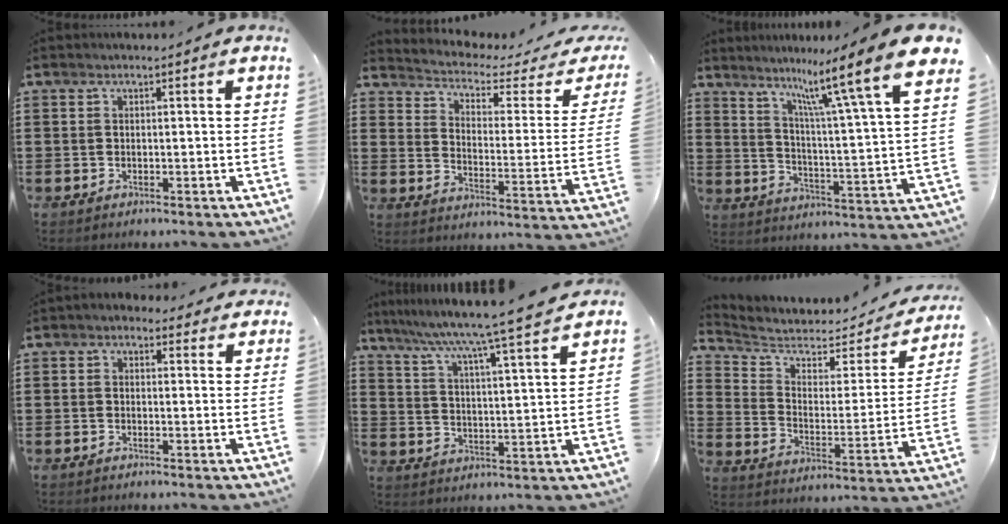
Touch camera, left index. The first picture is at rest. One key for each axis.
{"total": 2.7, "fx": 2.1, "fy": 0.6, "fz": 1.6, "tx": -0.048, "ty": -0.026, "tz": 0.026}
{"total": 12.0, "fx": 8.8, "fy": -0.2, "fz": 8.2, "tx": -0.155, "ty": -0.075, "tz": 0.130}
{"total": 1.7, "fx": 1.3, "fy": 1.1, "fz": 0.3, "tx": -0.003, "ty": 0.004, "tz": 0.022}
{"total": 6.3, "fx": 5.4, "fy": -1.4, "fz": 2.9, "tx": -0.079, "ty": -0.047, "tz": 0.080}
{"total": 4.7, "fx": 4.0, "fy": 1.8, "fz": 1.6, "tx": -0.059, "ty": -0.028, "tz": 0.065}